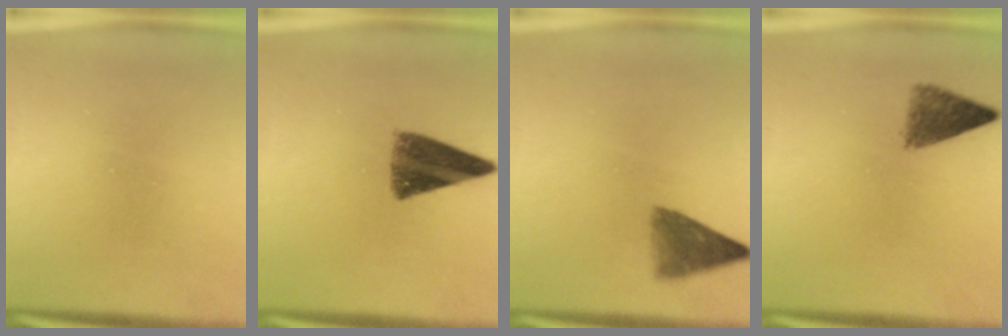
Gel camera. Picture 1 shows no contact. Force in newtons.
{"total": 8.8}
{"total": 4.7}
{"total": 4.2}